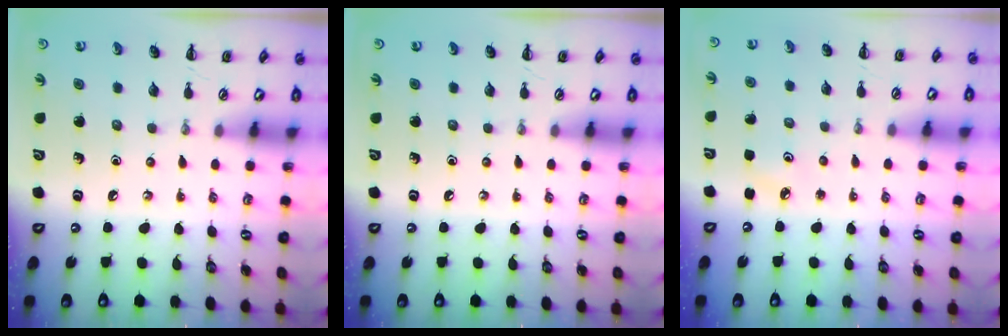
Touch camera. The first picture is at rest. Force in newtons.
{"total": 0.0}
{"total": 4.0, "press": 3.8, "slide": 1.3}